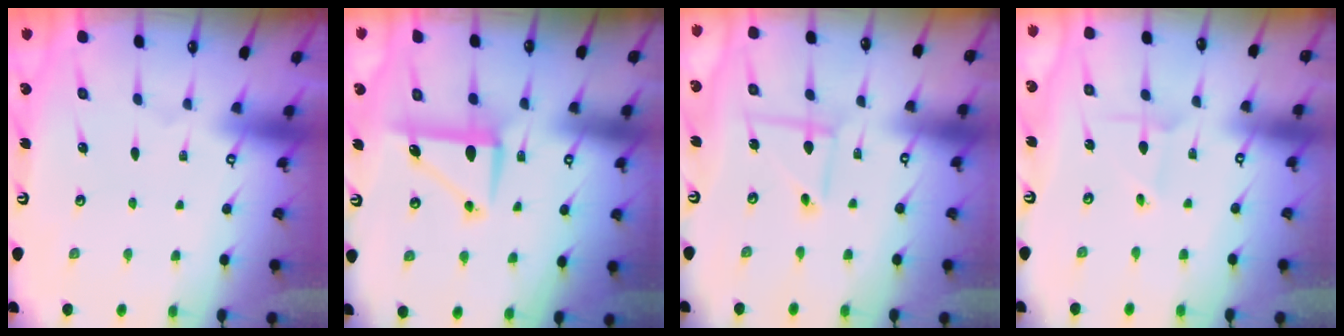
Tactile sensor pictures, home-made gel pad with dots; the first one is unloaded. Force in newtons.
{"total": 8.3, "press": 8.2, "slide": 0.3}
{"total": 3.9, "press": 3.9, "slide": 0.3}
{"total": 1.8, "press": 1.8, "slide": 0.1}